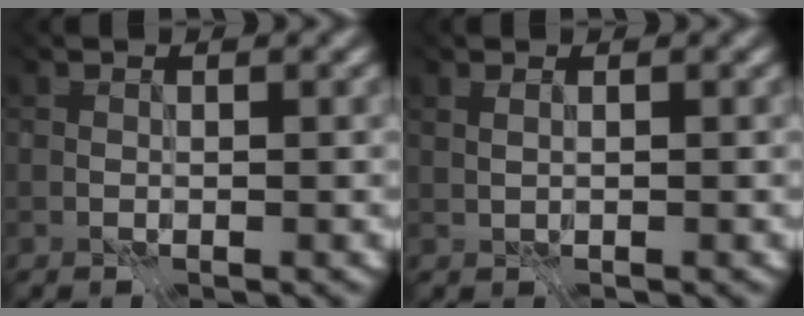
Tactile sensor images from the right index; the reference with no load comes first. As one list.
[{"total": 2.0, "force": [1.3, 1.0, 1.3], "torque": [-0.006, 0.018, 0.014]}]